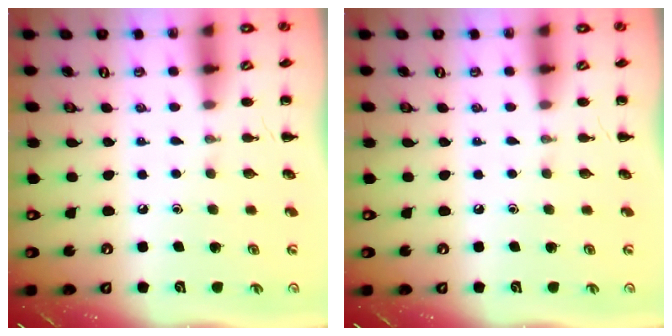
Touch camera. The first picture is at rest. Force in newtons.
{"total": 0.0}